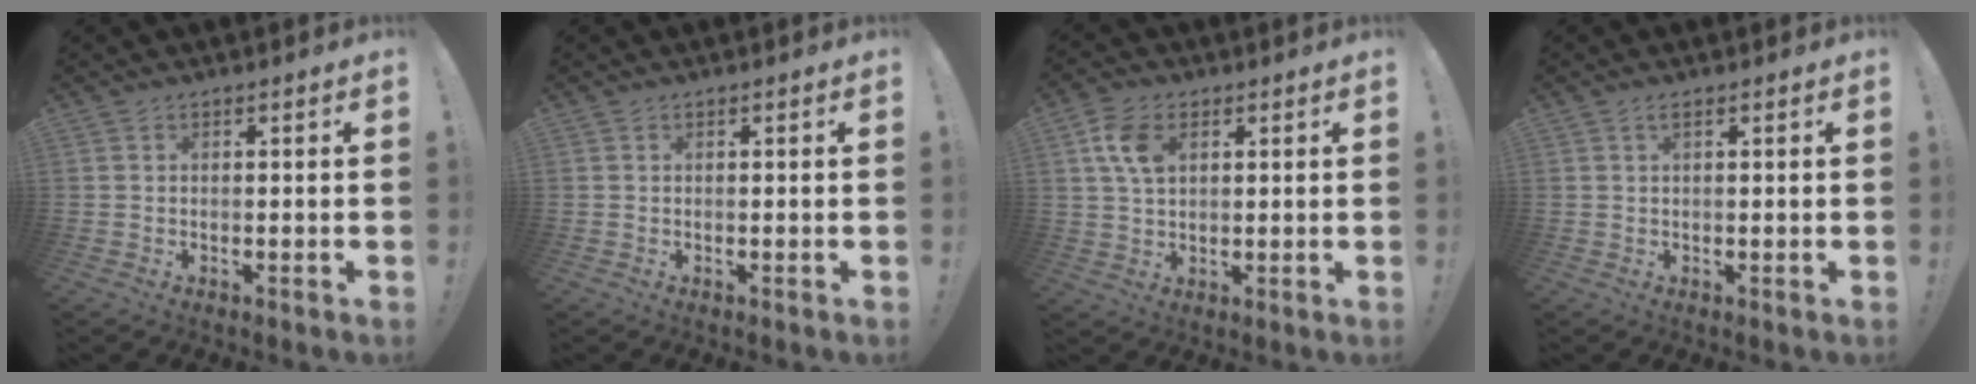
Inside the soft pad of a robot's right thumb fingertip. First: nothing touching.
{"total": 0.0}
{"total": 9.0, "force": [3.4, 5.9, 5.8], "torque": [-0.100, -0.003, 0.067]}
{"total": 1.4, "force": [0.6, 0.4, 1.2], "torque": [-0.020, -0.001, 0.010]}